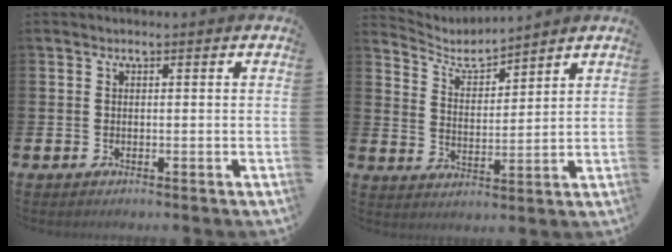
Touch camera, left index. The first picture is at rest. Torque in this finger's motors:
{"motor_torque": [-0.53, -0.72, -0.17, -0.04]}